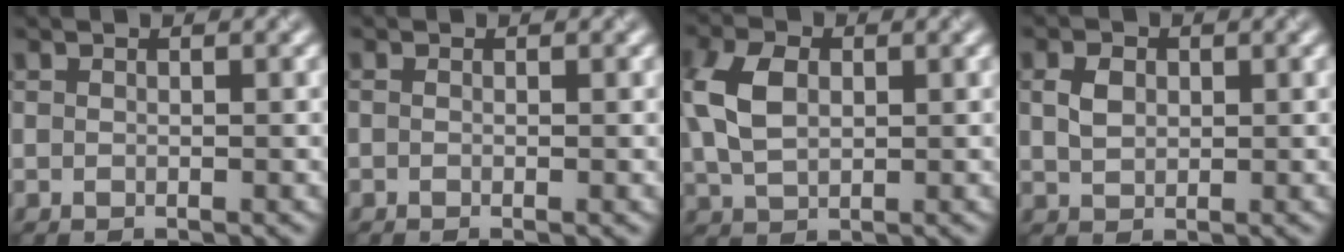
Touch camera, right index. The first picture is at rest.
{"total": 1.2, "force": [-0.3, 0.4, 1.1], "torque": [-0.008, 0.003, -0.014]}
{"total": 5.2, "force": [0.5, 3.5, 3.8], "torque": [-0.102, 0.019, 0.018]}
{"total": 1.5, "force": [0.1, 1.2, 0.8], "torque": [-0.027, 0.009, 0.015]}